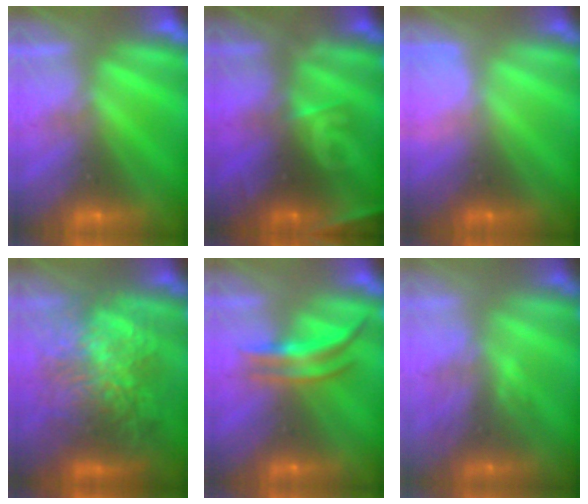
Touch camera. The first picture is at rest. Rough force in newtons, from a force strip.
{"total": 13.7}
{"total": 2.9}
{"total": 7.2}
{"total": 4.0}
{"total": 3.0}